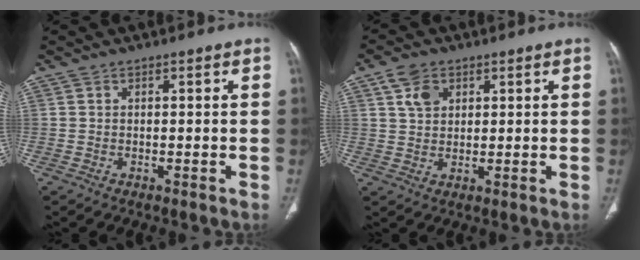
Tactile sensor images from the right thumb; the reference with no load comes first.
{"total": 5.2, "force": [2.4, 3.6, 2.8], "torque": [-0.036, -0.008, 0.047]}